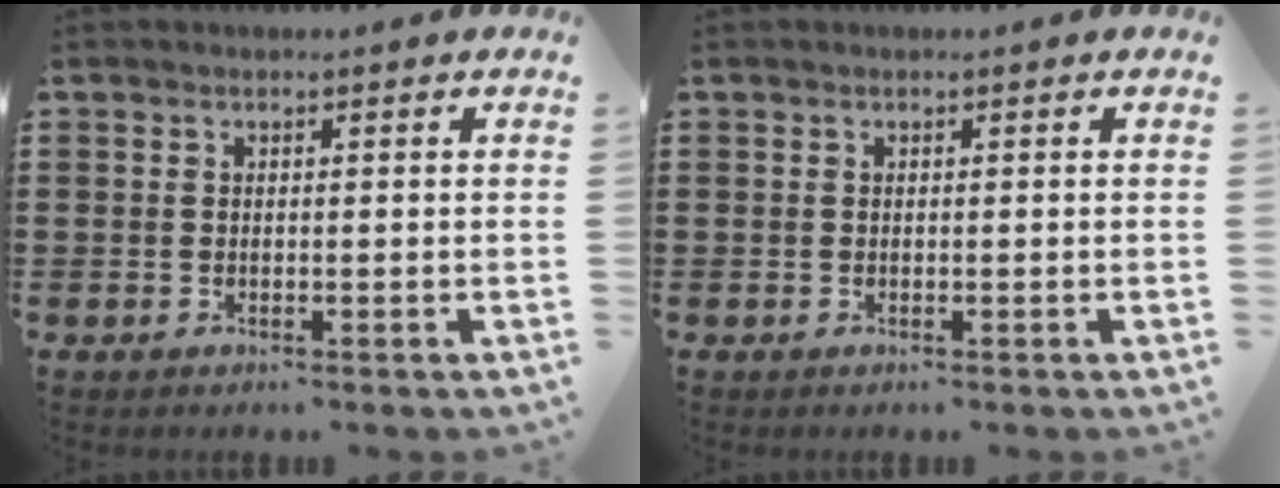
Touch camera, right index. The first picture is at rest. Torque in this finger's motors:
{"motor_torque": [-0.76, 1.38, -0.04, -0.01]}